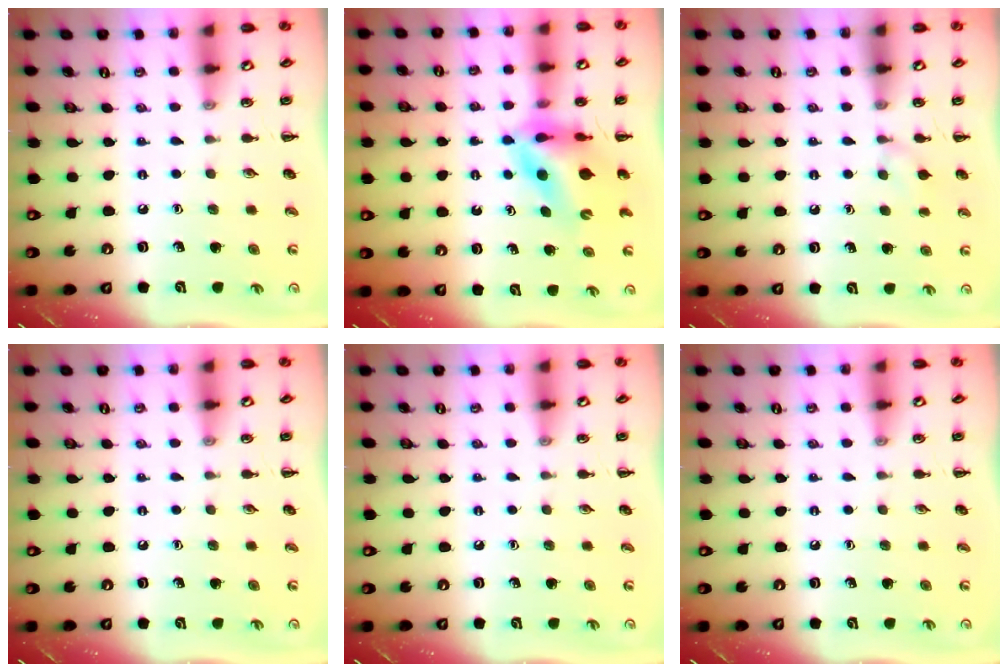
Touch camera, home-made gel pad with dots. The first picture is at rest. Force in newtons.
{"total": 9.4, "press": 9.0, "slide": 2.7}
{"total": 5.4, "press": 5.1, "slide": 2.0}
{"total": 0.0}
{"total": 0.0}
{"total": 0.0}